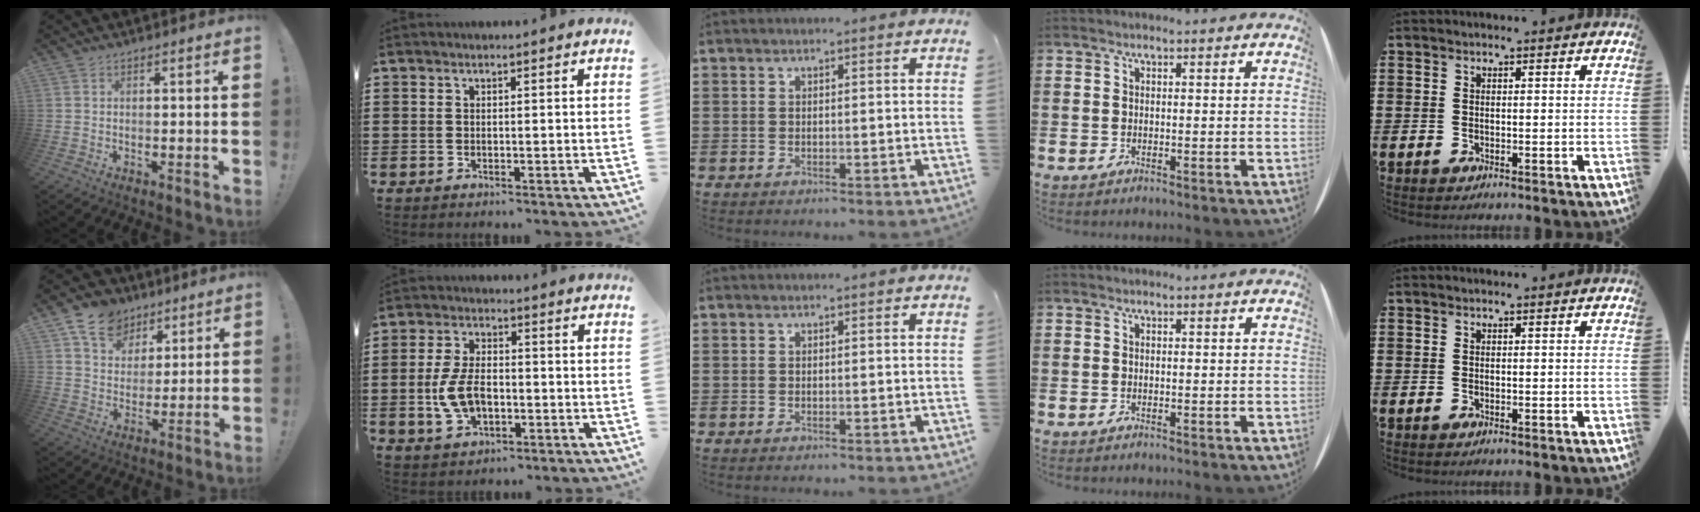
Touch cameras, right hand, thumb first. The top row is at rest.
{"thumb": {"total": 11.3, "force": [6.7, 8.2, 3.8], "torque": [-0.053, -0.043, 0.130]}, "index": {"total": 7.4, "force": [-1.5, 4.3, 5.8], "torque": [-0.129, 0.002, -0.030]}}